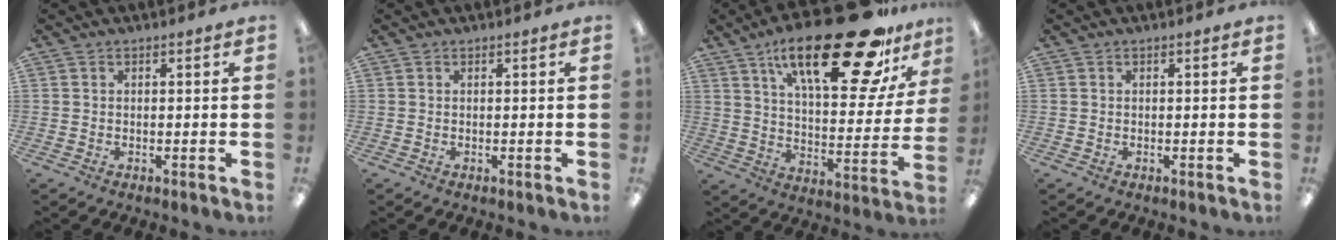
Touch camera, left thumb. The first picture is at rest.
{"total": 0.0}
{"total": 27.8, "force": [17.6, 9.3, 19.4], "torque": [-0.284, -0.104, 0.279]}
{"total": 0.0}